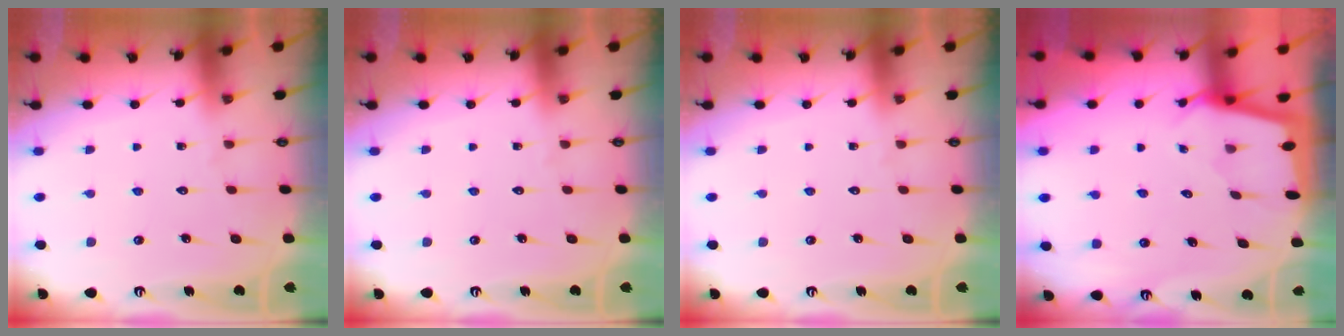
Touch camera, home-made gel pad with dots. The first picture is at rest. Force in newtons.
{"total": 0.0}
{"total": 0.0}
{"total": 1.7, "press": 1.7, "slide": 0.3}